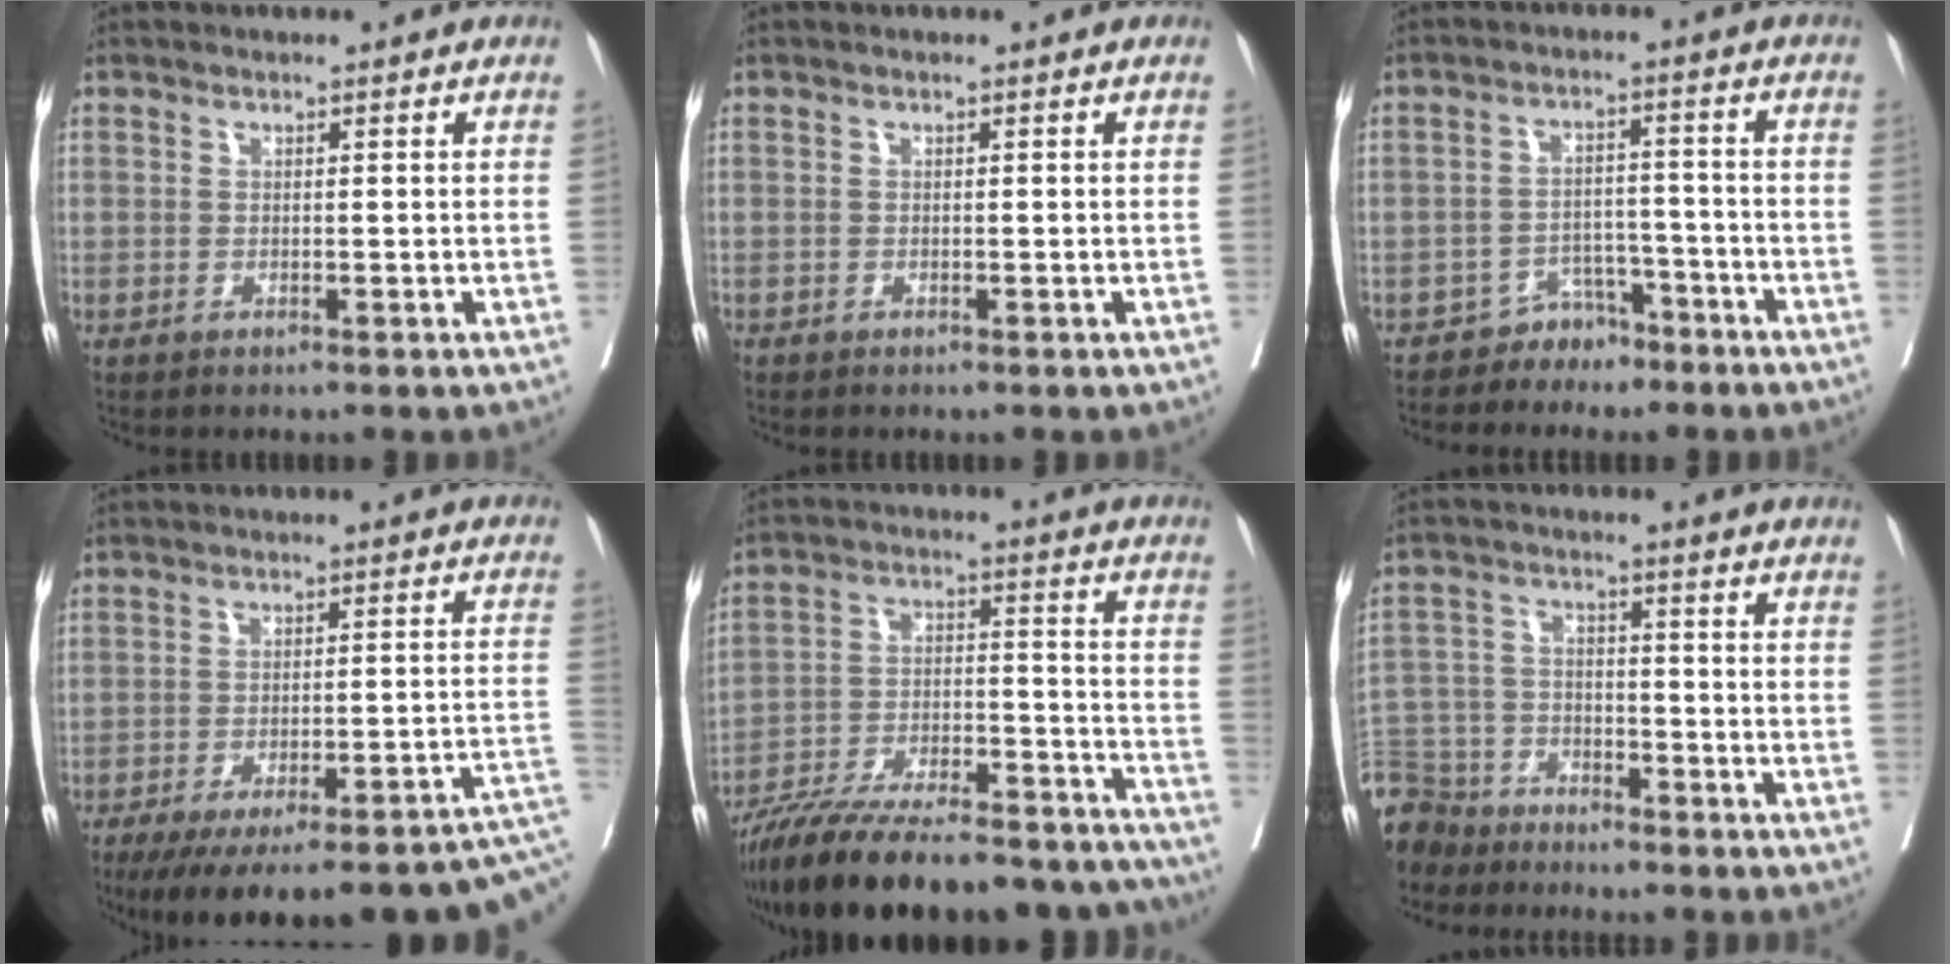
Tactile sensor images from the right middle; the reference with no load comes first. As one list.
[{"total": 0.0}, {"total": 4.4, "force": [-3.6, 2.6, 0.2], "torque": [0.004, 0.014, -0.052]}, {"total": 22.6, "force": [-14.7, 4.8, 16.5], "torque": [-0.189, 0.003, -0.197]}, {"total": 28.8, "force": [-25.5, 5.3, 12.3], "torque": [-0.165, -0.013, -0.374]}, {"total": 11.1, "force": [-9.8, 5.0, 1.3], "torque": [-0.046, 0.005, -0.188]}]